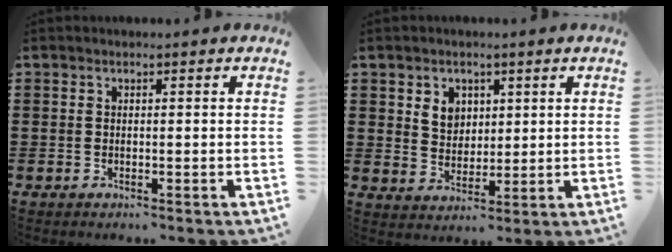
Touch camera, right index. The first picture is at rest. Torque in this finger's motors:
{"motor_torque": [0.07, -0.02, 0.12, 0.07]}